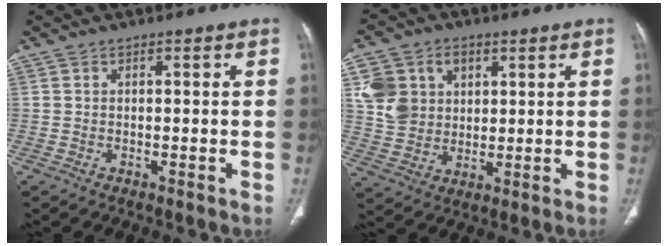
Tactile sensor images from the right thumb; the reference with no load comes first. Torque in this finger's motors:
{"motor_torque": [1.02, 1.27, 0.83, 0.59, 0.05]}